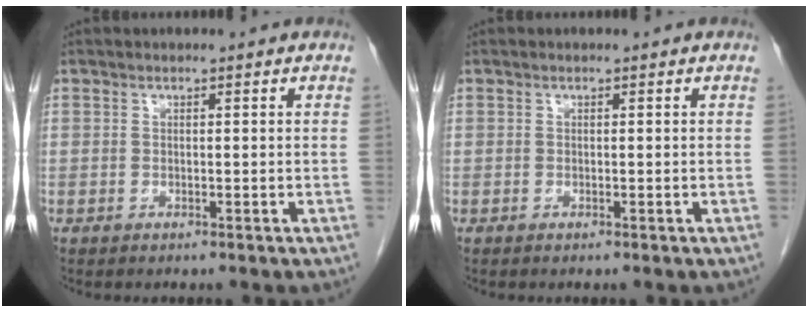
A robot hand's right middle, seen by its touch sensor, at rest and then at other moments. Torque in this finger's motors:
{"motor_torque": [0.02, 0.00, 0.00, 0.00]}